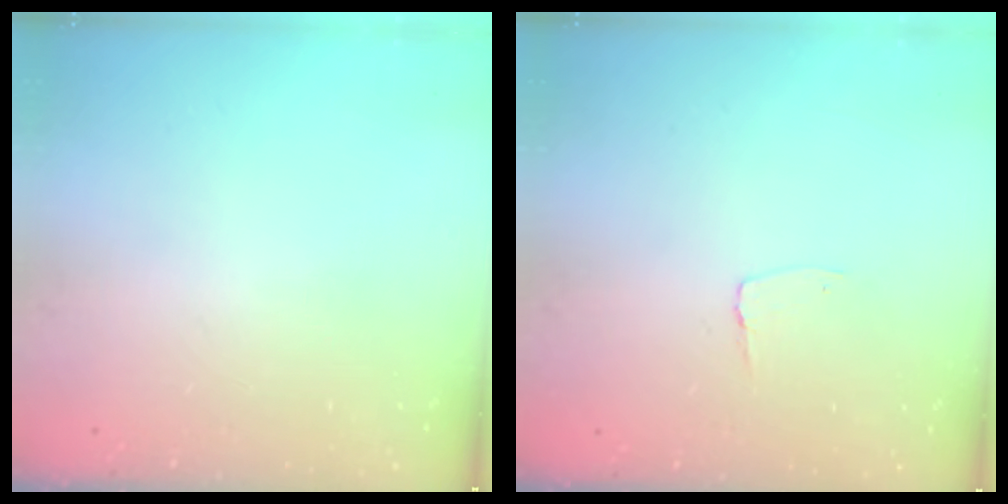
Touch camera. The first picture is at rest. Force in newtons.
{"total": 2.9, "press": 2.9, "slide": 0.3}